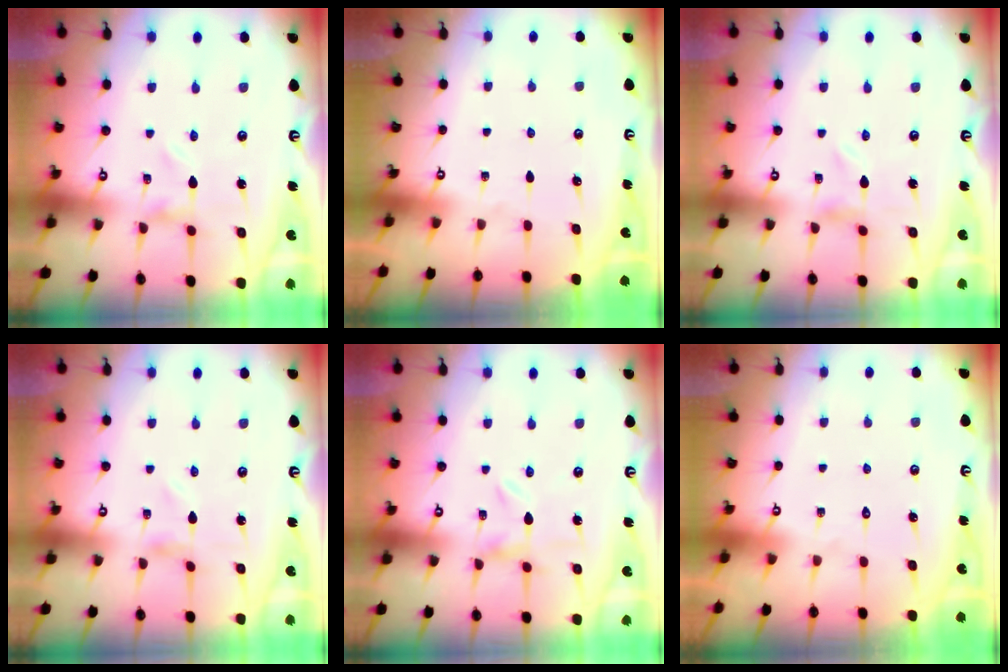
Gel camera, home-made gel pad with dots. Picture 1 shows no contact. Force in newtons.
{"total": 0.0}
{"total": 0.0}
{"total": 0.0}
{"total": 0.0}
{"total": 1.6, "press": 1.6, "slide": 0.1}